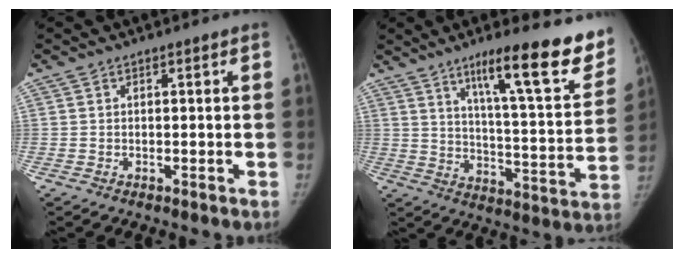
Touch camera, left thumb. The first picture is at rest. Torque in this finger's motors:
{"motor_torque": [0.13, 0.09, 0.79, -0.71, 0.06]}